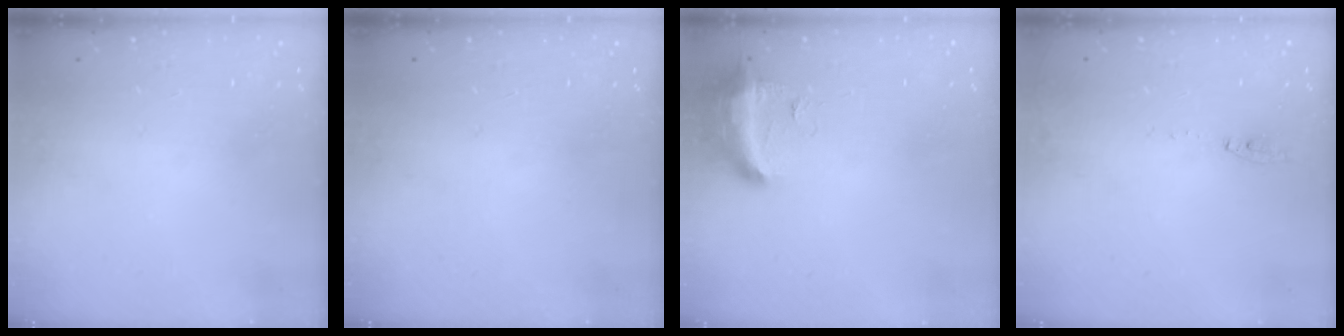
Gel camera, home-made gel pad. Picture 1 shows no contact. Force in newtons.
{"total": 0.0}
{"total": 12.6, "press": 10.6, "slide": 6.9}
{"total": 4.6, "press": 4.6, "slide": 0.5}